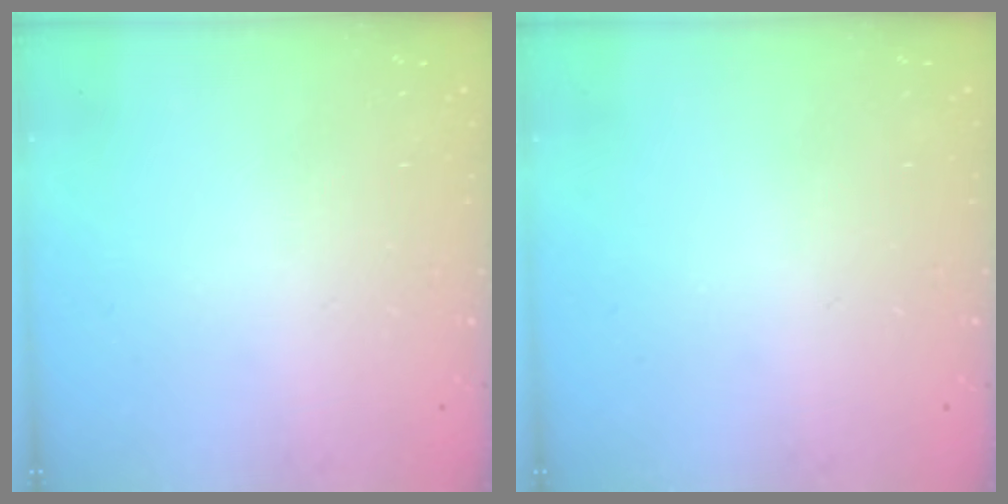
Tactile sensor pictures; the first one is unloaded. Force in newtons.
{"total": 0.0}